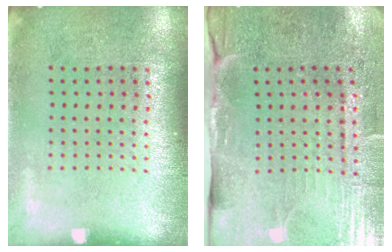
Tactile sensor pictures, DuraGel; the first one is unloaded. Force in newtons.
{"total": 4.4, "press": 3.8, "slide": 2.3}